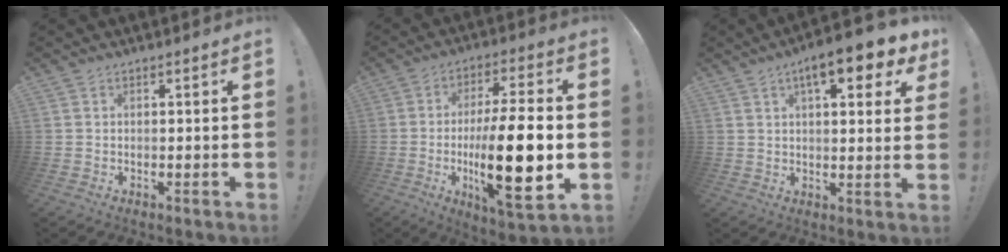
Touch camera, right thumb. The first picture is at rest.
{"total": 22.0, "force": [-3.4, 6.4, 20.7], "torque": [-0.356, -0.001, -0.052]}
{"total": 11.2, "force": [5.7, 3.3, 9.1], "torque": [-0.122, -0.024, 0.087]}